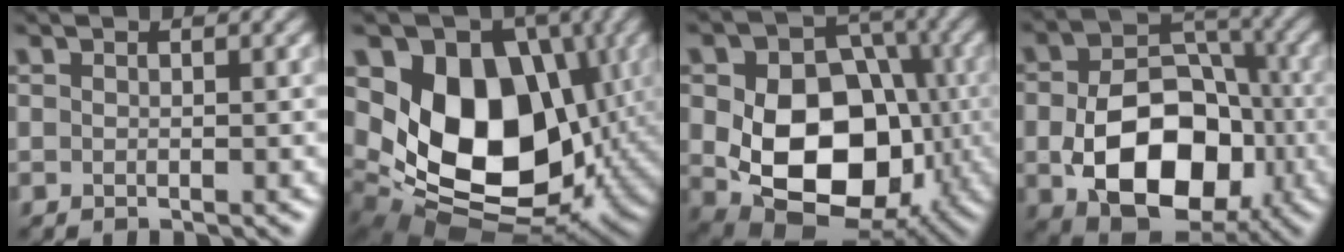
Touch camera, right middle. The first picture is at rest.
{"total": 13.2, "force": [1.7, 9.7, 8.9], "torque": [-0.133, -0.021, 0.024]}
{"total": 13.3, "force": [-1.1, 9.6, 9.2], "torque": [-0.142, -0.025, -0.010]}
{"total": 11.7, "force": [-2.8, 8.0, 8.0], "torque": [-0.145, -0.017, -0.039]}